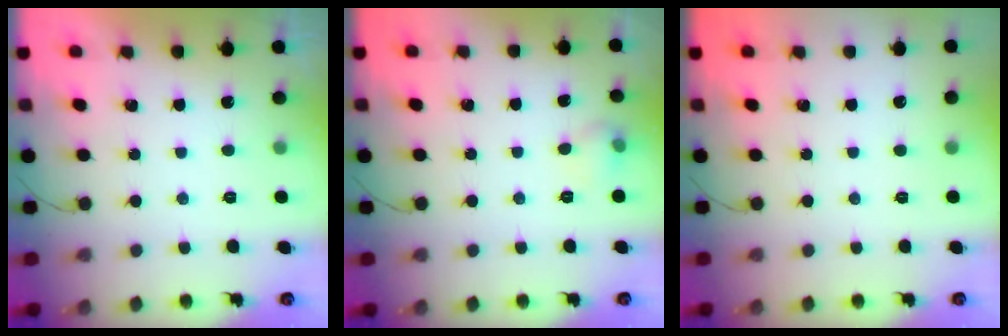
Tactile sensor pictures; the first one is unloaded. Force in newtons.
{"total": 6.0, "press": 5.8, "slide": 1.4}
{"total": 0.0}